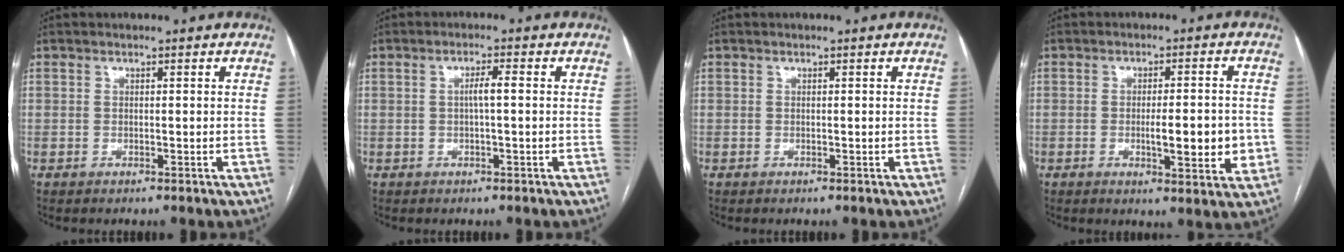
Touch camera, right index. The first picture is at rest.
{"total": 2.3, "force": [0.0, 0.1, 2.3], "torque": [-0.041, 0.003, 0.001]}
{"total": 0.0}
{"total": 7.6, "force": [-1.1, 1.6, 7.3], "torque": [-0.103, -0.004, -0.013]}